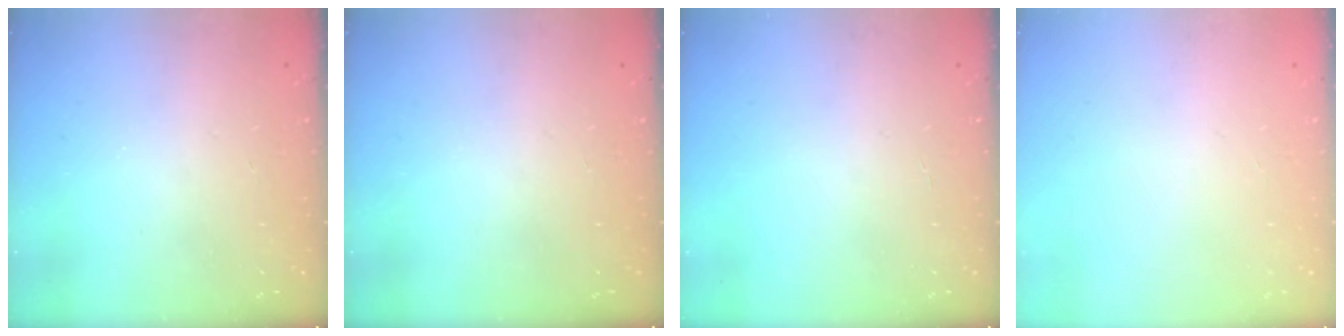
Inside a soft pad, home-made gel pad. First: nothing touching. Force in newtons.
{"total": 0.0}
{"total": 2.2, "press": 2.2, "slide": 0.2}
{"total": 0.0}